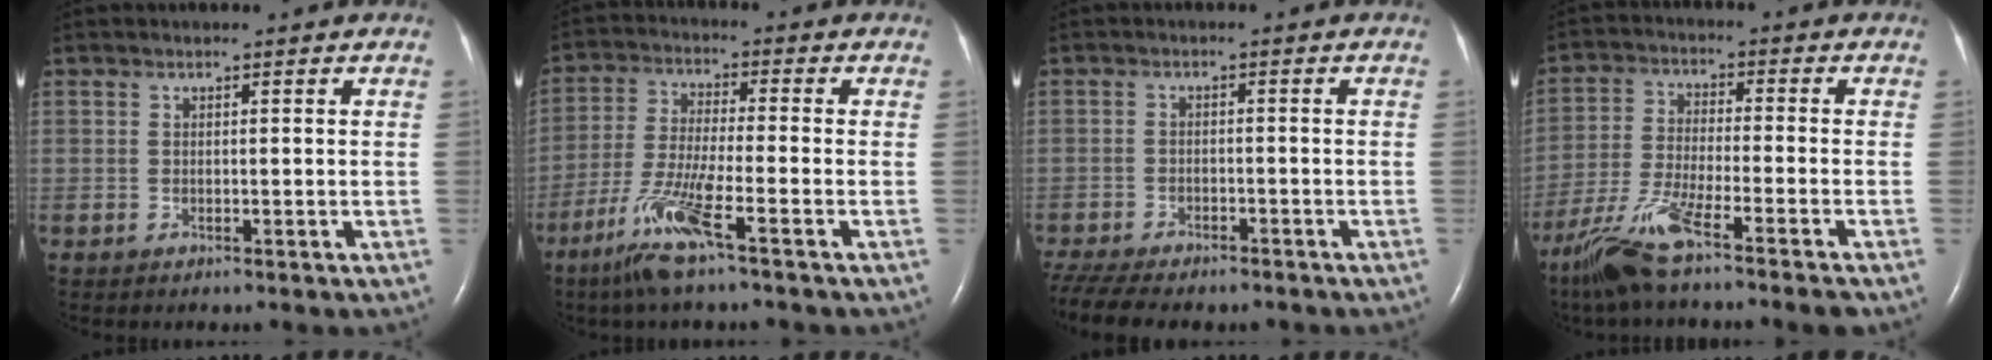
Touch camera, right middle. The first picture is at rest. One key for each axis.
{"total": 9.1, "fx": -5.2, "fy": -0.3, "fz": 7.4, "tx": -0.158, "ty": -0.022, "tz": -0.106}
{"total": 13.3, "fx": -11.0, "fy": 4.3, "fz": 6.1, "tx": -0.139, "ty": -0.010, "tz": -0.157}
{"total": 11.3, "fx": -8.3, "fy": -0.6, "fz": 7.8, "tx": -0.155, "ty": -0.034, "tz": -0.150}